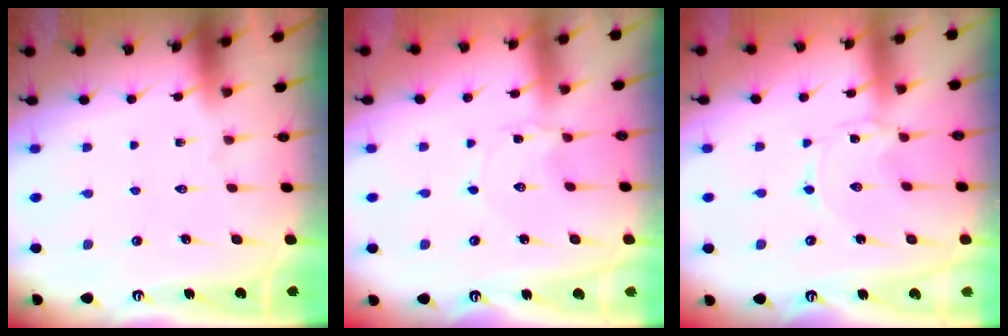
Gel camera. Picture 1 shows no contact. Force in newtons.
{"total": 0.6, "press": 0.6, "slide": 0.1}
{"total": 0.0}